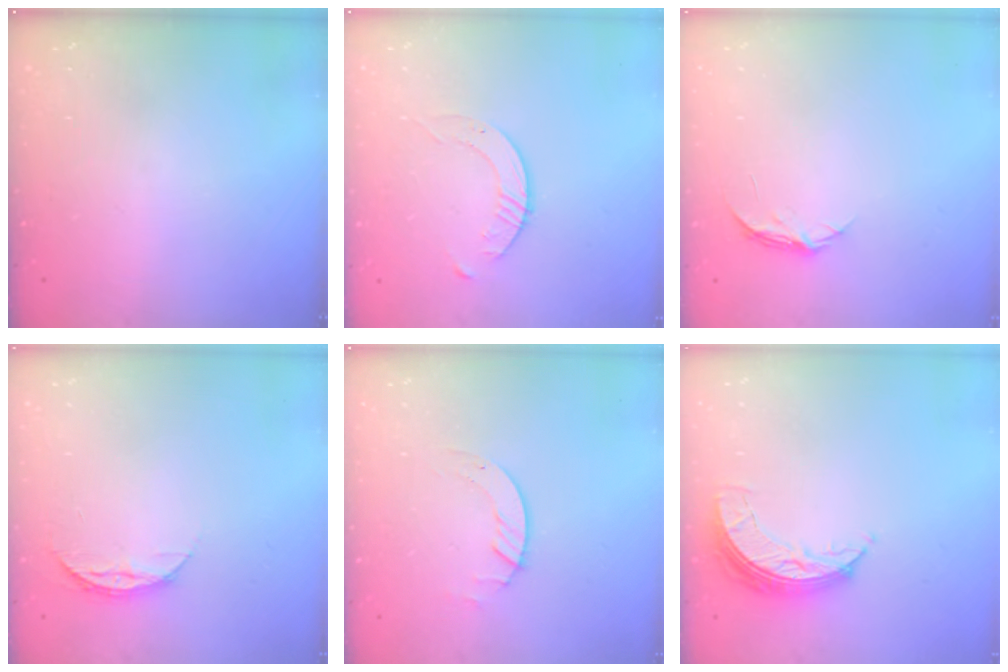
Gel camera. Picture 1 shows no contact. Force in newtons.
{"total": 3.1, "press": 3.1, "slide": 0.4}
{"total": 4.5, "press": 4.5, "slide": 0.5}
{"total": 7.3, "press": 7.3, "slide": 0.6}
{"total": 2.0, "press": 2.0, "slide": 0.2}
{"total": 7.2, "press": 7.2, "slide": 0.3}